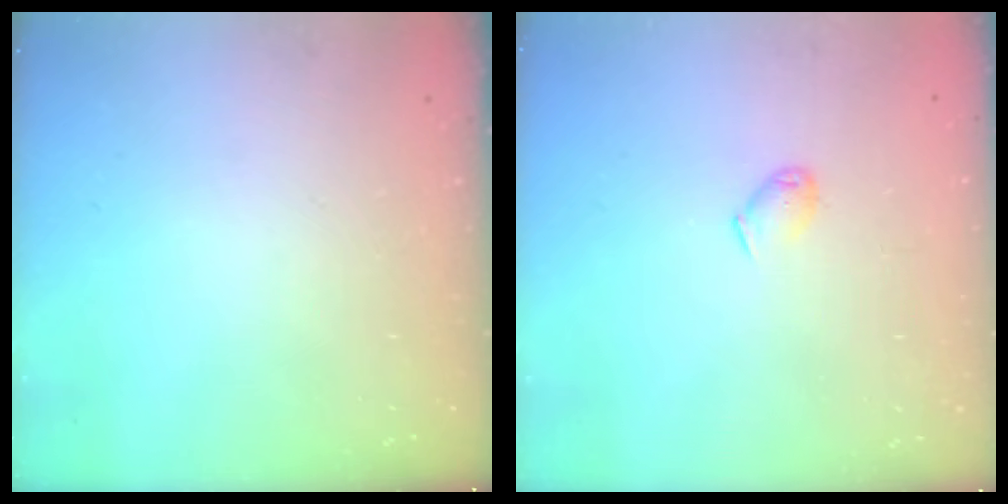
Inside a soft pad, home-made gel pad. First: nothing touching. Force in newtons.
{"total": 5.0, "press": 4.9, "slide": 0.8}